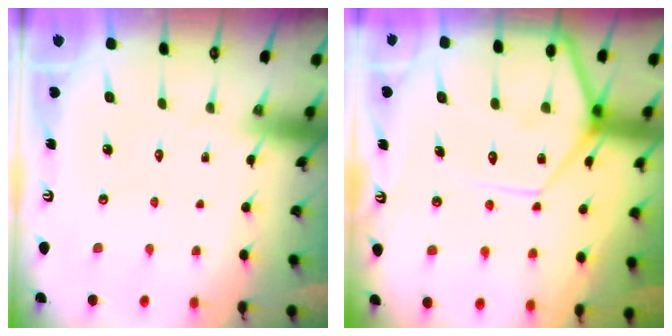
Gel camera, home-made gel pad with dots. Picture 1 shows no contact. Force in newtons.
{"total": 13.9, "press": 13.9, "slide": 1.4}